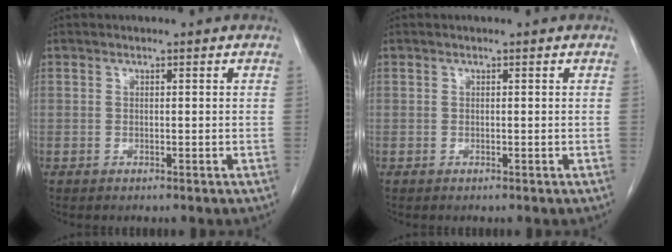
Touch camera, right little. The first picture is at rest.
{"total": 0.0}